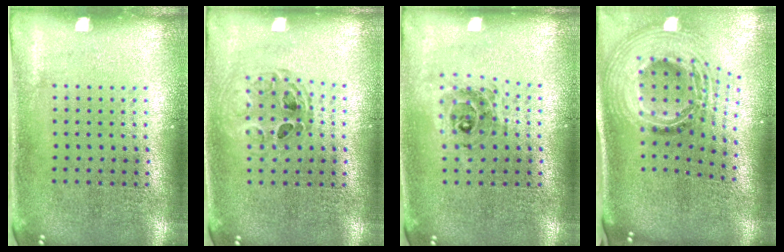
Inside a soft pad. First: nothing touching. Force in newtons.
{"total": 0.8, "press": 0.8, "slide": 0.0}
{"total": 0.7, "press": 0.7, "slide": 0.0}
{"total": 2.9, "press": 2.0, "slide": 2.1}